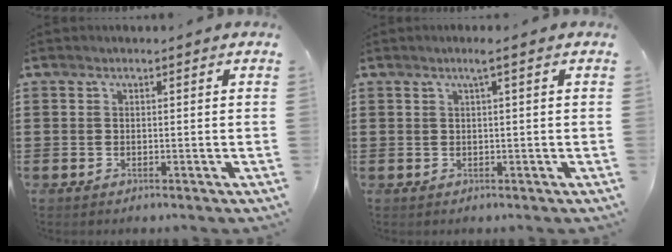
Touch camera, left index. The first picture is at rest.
{"total": 1.6, "force": [0.6, -0.1, 1.5], "torque": [-0.027, 0.000, 0.009]}